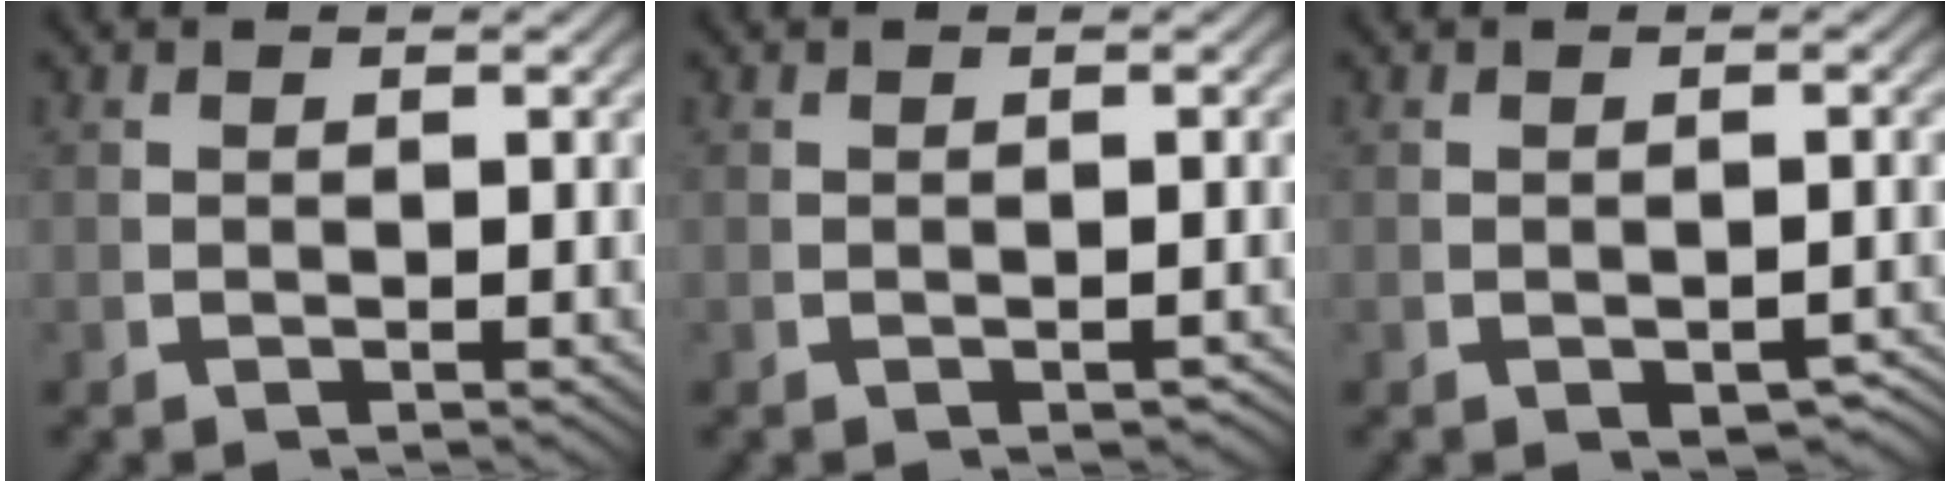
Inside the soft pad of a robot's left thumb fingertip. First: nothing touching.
{"total": 0.7, "force": [-0.7, 0.2, 0.2], "torque": [-0.004, -0.003, -0.008]}
{"total": 2.7, "force": [-1.6, 1.5, 1.5], "torque": [-0.025, -0.015, -0.017]}